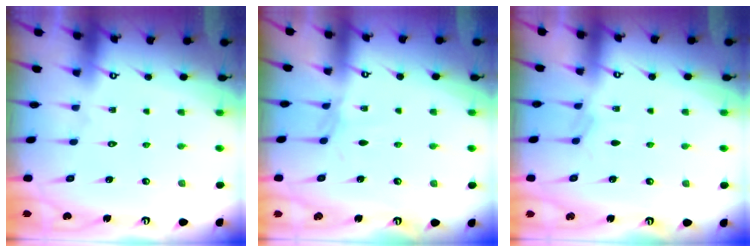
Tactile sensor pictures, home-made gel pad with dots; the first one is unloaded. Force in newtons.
{"total": 1.7, "press": 1.6, "slide": 0.4}
{"total": 3.7, "press": 3.6, "slide": 0.6}